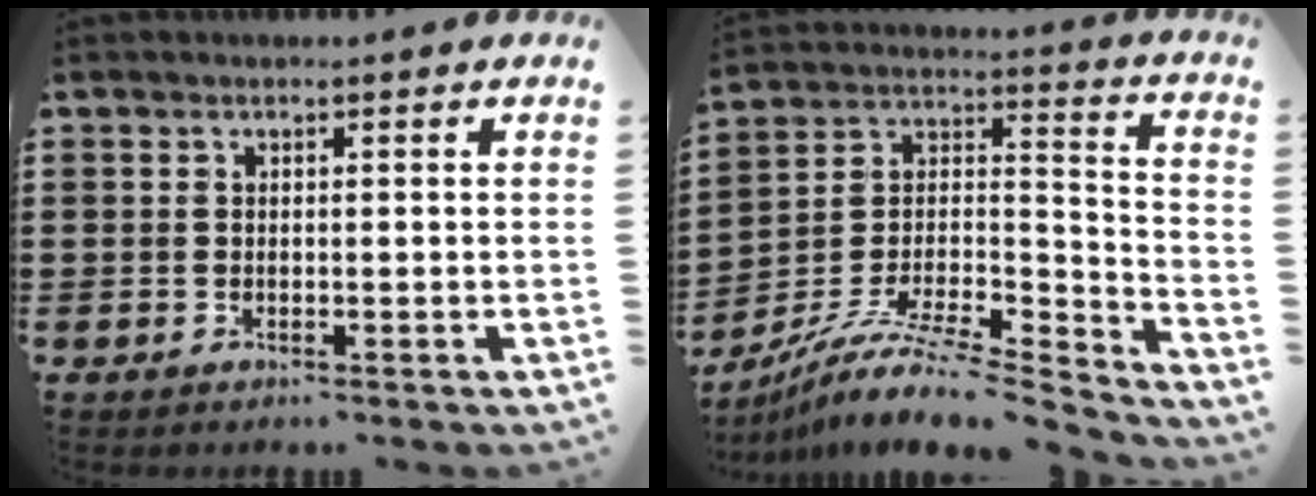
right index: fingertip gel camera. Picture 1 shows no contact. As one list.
[{"total": 9.1, "force": [-7.5, 1.6, 4.9], "torque": [-0.094, -0.005, -0.152]}]